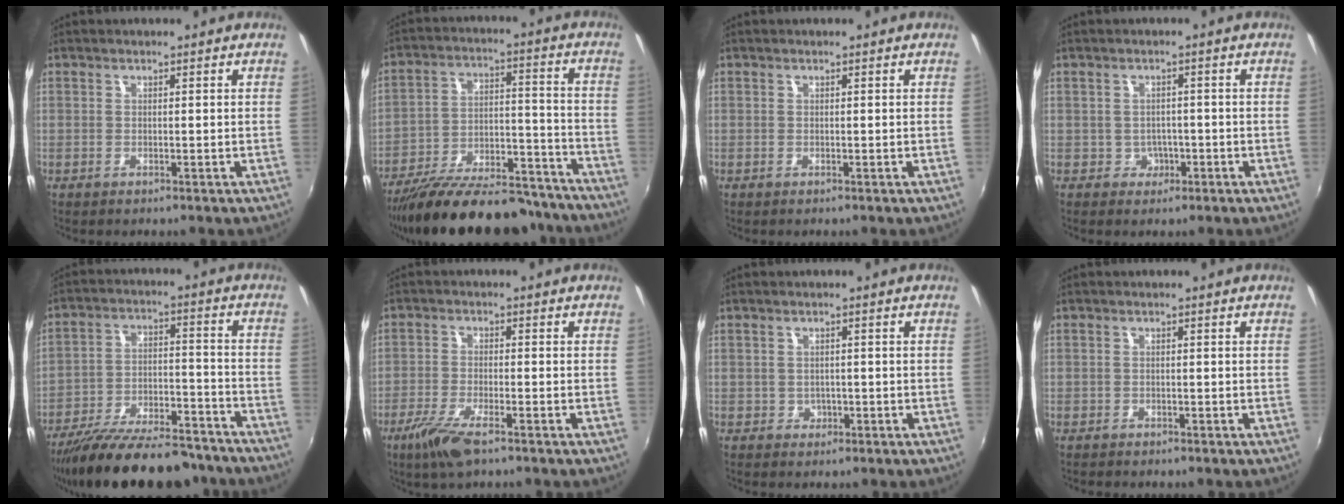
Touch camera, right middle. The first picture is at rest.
{"total": 25.2, "force": [-21.2, 7.8, 11.2], "torque": [-0.206, -0.007, -0.296]}
{"total": 0.0}
{"total": 2.6, "force": [-0.9, 2.4, 0.1], "torque": [-0.003, 0.005, -0.010]}
{"total": 23.3, "force": [-19.6, 6.8, 10.6], "torque": [-0.197, -0.020, -0.282]}
{"total": 7.0, "force": [-4.6, 1.1, 5.1], "torque": [-0.123, -0.018, -0.090]}
{"total": 1.6, "force": [-0.4, 1.5, 0.1], "torque": [-0.001, -0.001, -0.001]}
{"total": 1.1, "force": [-1.0, 0.5, 0.1], "torque": [-0.008, -0.003, -0.016]}